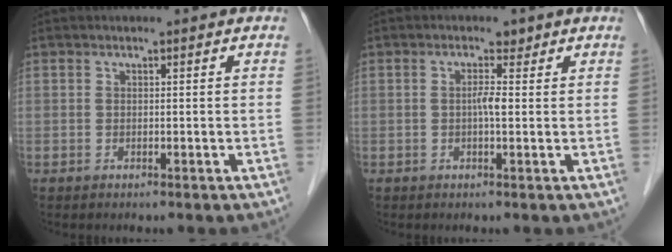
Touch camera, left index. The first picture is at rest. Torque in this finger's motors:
{"motor_torque": [0.25, 0.23, 0.01, 0.02]}